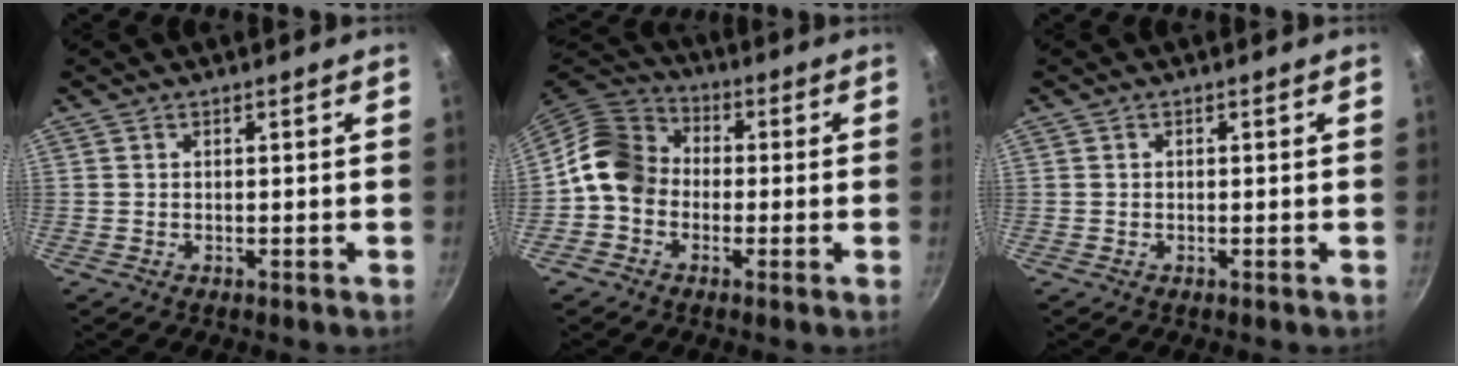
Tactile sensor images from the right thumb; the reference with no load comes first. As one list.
[{"total": 9.8, "force": [-1.2, 8.2, 5.3], "torque": [-0.066, 0.030, -0.049]}, {"total": 0.0}]